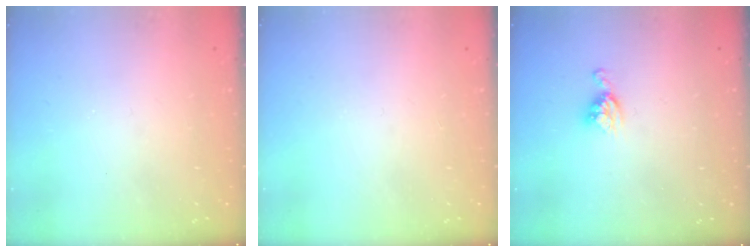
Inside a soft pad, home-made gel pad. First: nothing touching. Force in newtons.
{"total": 0.0}
{"total": 5.5, "press": 5.5, "slide": 0.1}